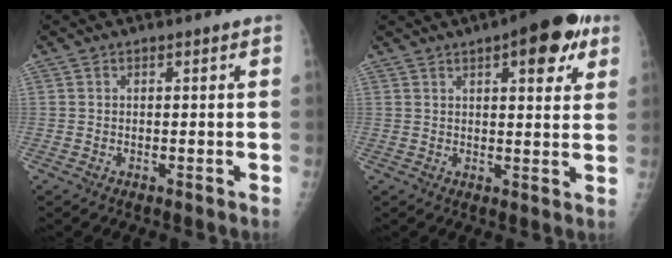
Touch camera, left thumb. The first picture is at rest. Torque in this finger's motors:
{"motor_torque": [0.30, 0.06, 1.04, -0.43, 0.05]}